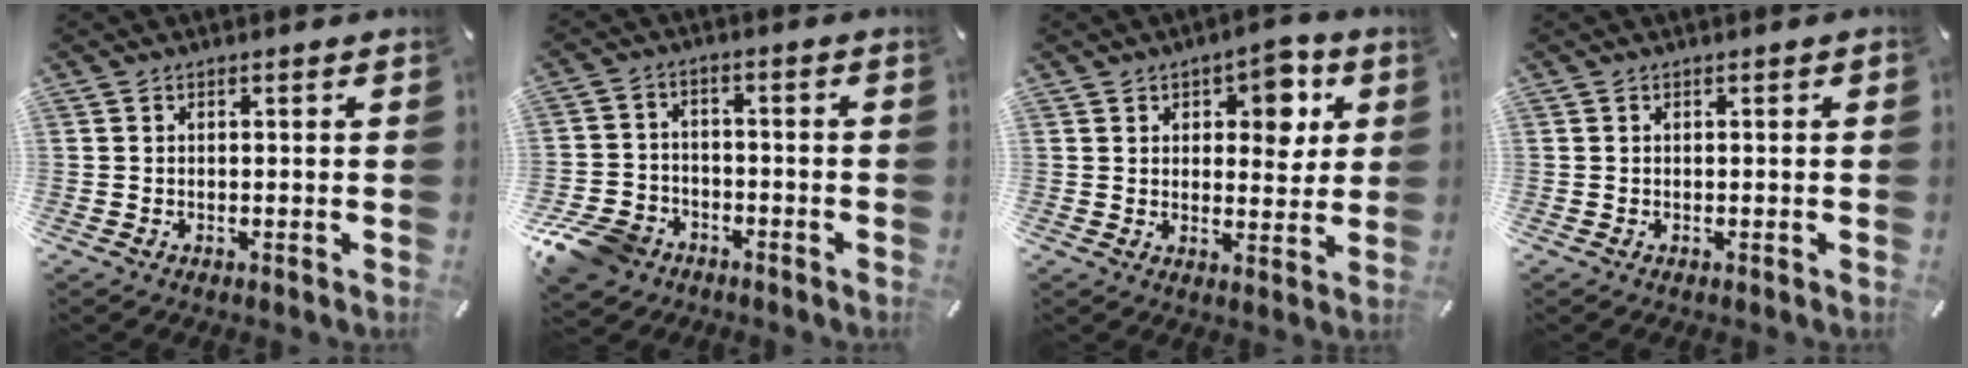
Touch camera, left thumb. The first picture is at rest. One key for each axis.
{"total": 9.0, "fx": -5.8, "fy": 6.3, "fz": 2.8, "tx": -0.069, "ty": 0.041, "tz": -0.110}
{"total": 8.0, "fx": 3.5, "fy": 5.0, "fz": 5.2, "tx": -0.050, "ty": -0.017, "tz": 0.051}
{"total": 0.0}